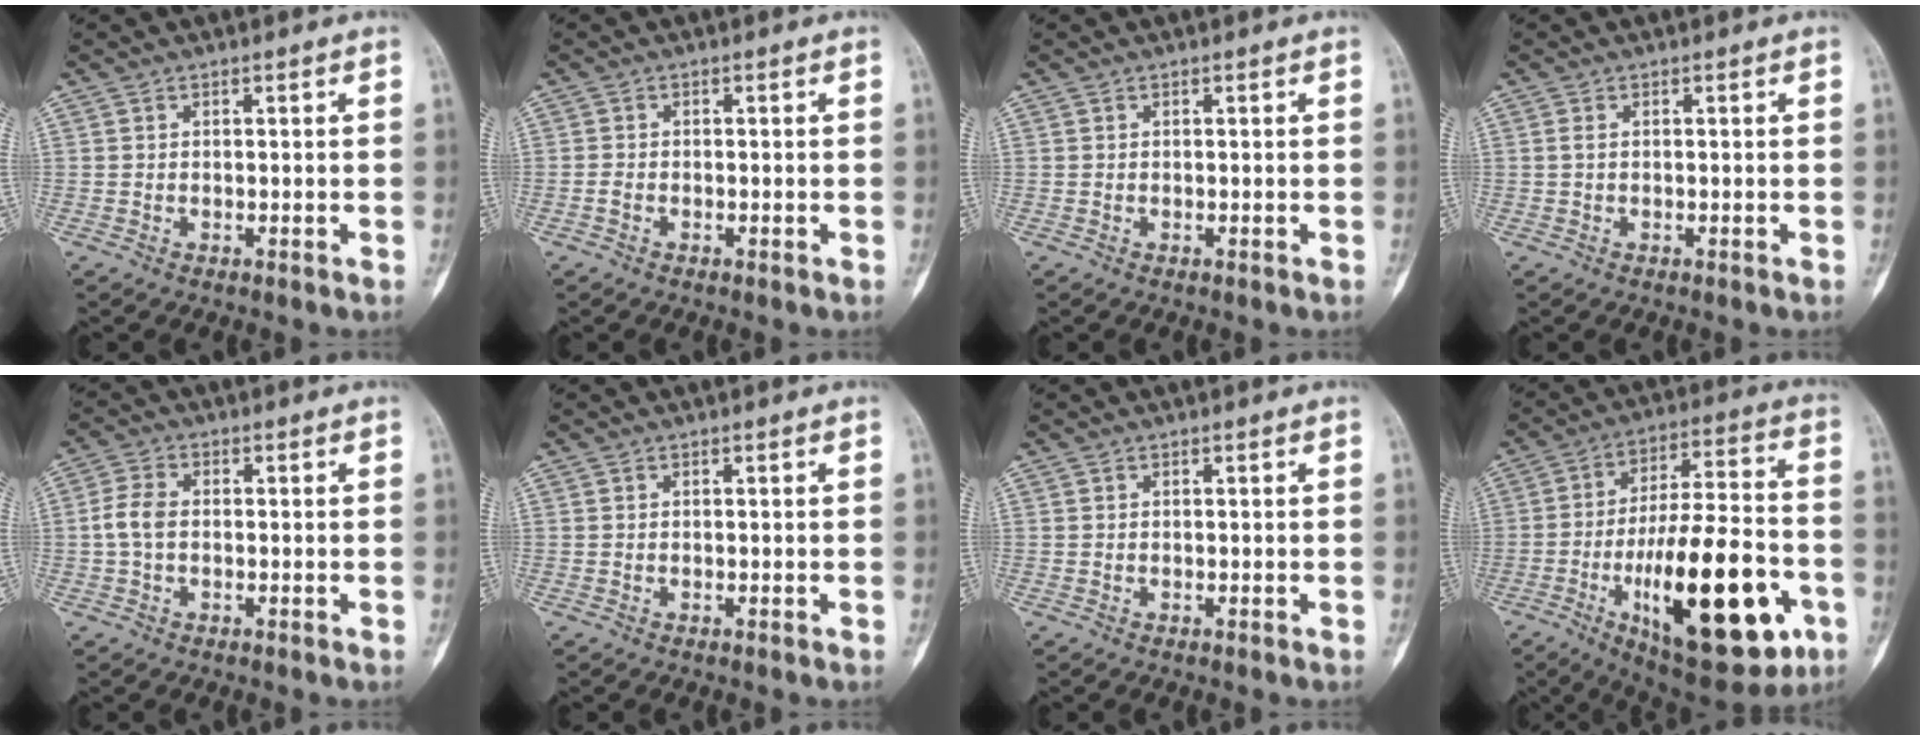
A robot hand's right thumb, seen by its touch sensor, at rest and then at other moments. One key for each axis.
{"total": 1.0, "fx": -0.5, "fy": 0.7, "fz": 0.6, "tx": -0.015, "ty": 0.001, "tz": -0.012}
{"total": 0.0}
{"total": 0.7, "fx": 0.1, "fy": 0.4, "fz": 0.6, "tx": -0.017, "ty": -0.001, "tz": 0.000}
{"total": 4.4, "fx": -0.3, "fy": 2.9, "fz": 3.4, "tx": -0.075, "ty": 0.011, "tz": -0.013}
{"total": 0.0}
{"total": 0.0}
{"total": 28.7, "fx": -9.5, "fy": 10.4, "fz": 25.0, "tx": -0.380, "ty": 0.024, "tz": -0.132}